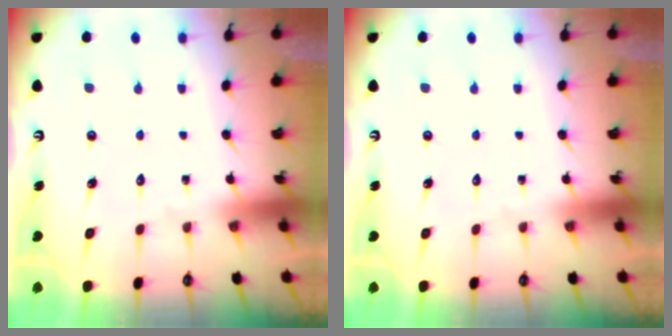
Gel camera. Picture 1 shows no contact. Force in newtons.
{"total": 0.0}